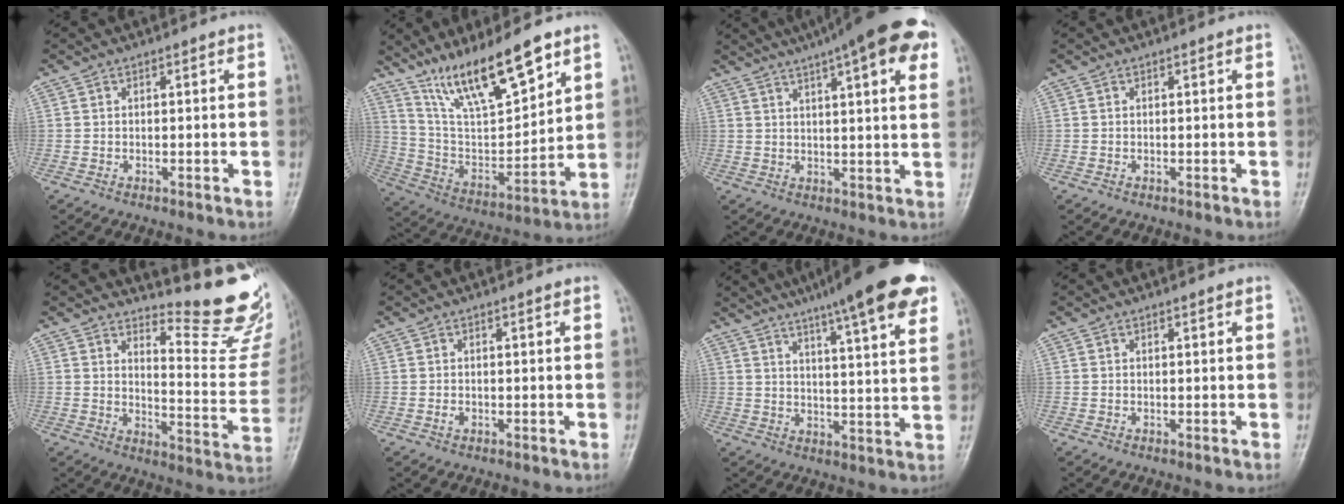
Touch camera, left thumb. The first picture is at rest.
{"total": 17.2, "force": [12.4, 4.1, 11.2], "torque": [-0.177, -0.060, 0.240]}
{"total": 18.5, "force": [10.7, 4.0, 14.5], "torque": [-0.199, 0.004, 0.138]}
{"total": 0.0}
{"total": 15.4, "force": [14.1, 2.5, 5.5], "torque": [-0.042, -0.174, 0.173]}
{"total": 1.0, "force": [0.2, 0.5, 0.9], "torque": [-0.015, 0.006, 0.007]}
{"total": 18.3, "force": [12.1, 2.4, 13.5], "torque": [-0.180, -0.033, 0.160]}
{"total": 0.7, "force": [0.5, 0.0, 0.4], "torque": [-0.010, -0.003, 0.010]}